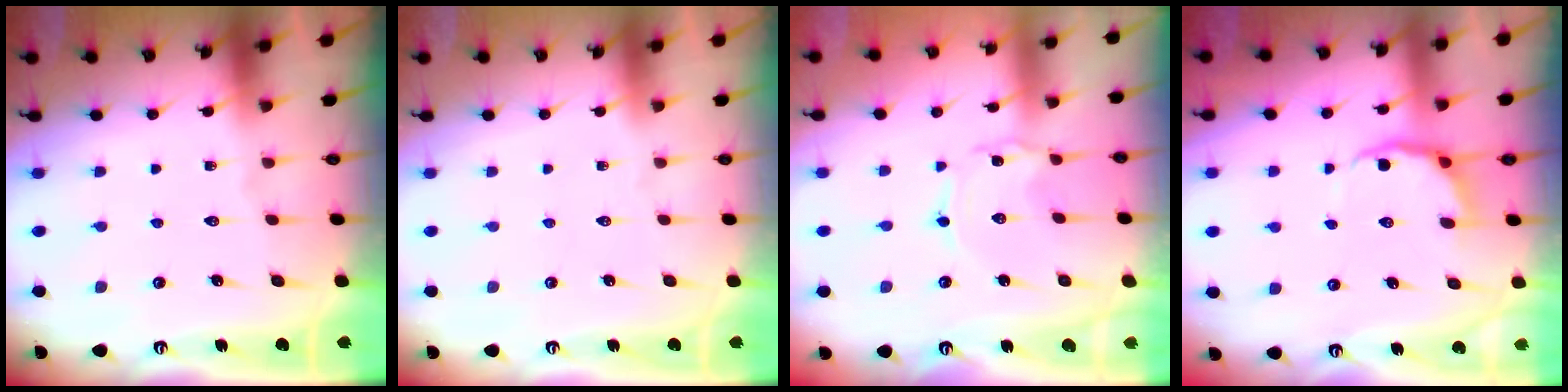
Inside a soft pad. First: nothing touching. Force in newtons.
{"total": 0.0}
{"total": 1.2, "press": 1.2, "slide": 0.1}
{"total": 4.4, "press": 3.6, "slide": 2.5}